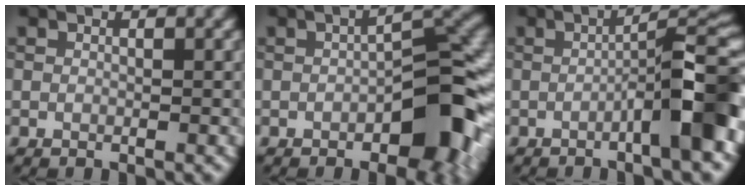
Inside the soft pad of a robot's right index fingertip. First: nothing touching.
{"total": 7.8, "force": [-2.7, 3.1, 6.6], "torque": [-0.074, 0.020, -0.046]}
{"total": 8.3, "force": [-2.4, 1.2, 7.8], "torque": [-0.104, 0.022, -0.044]}